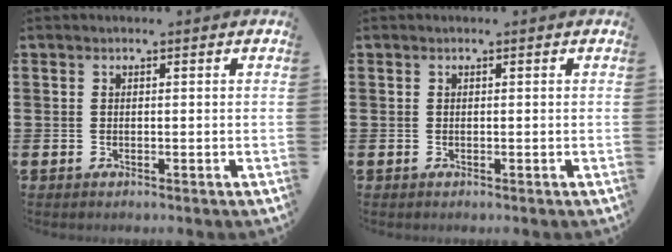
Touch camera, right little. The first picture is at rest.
{"total": 0.0}